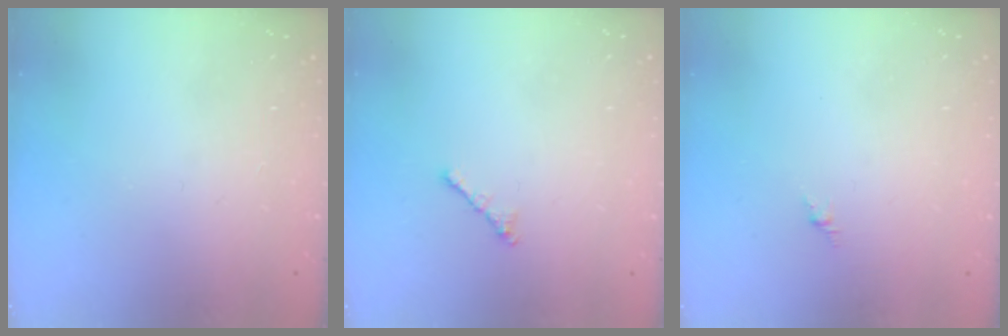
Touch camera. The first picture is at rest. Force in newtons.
{"total": 1.0, "press": 0.9, "slide": 0.4}
{"total": 0.0}